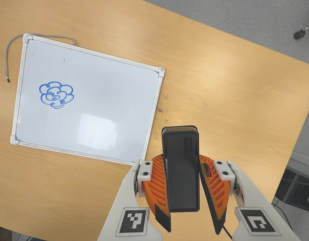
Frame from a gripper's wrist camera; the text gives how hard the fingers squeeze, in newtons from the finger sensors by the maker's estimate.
{"total": 7.5, "left": 7.3, "right": 7.7}